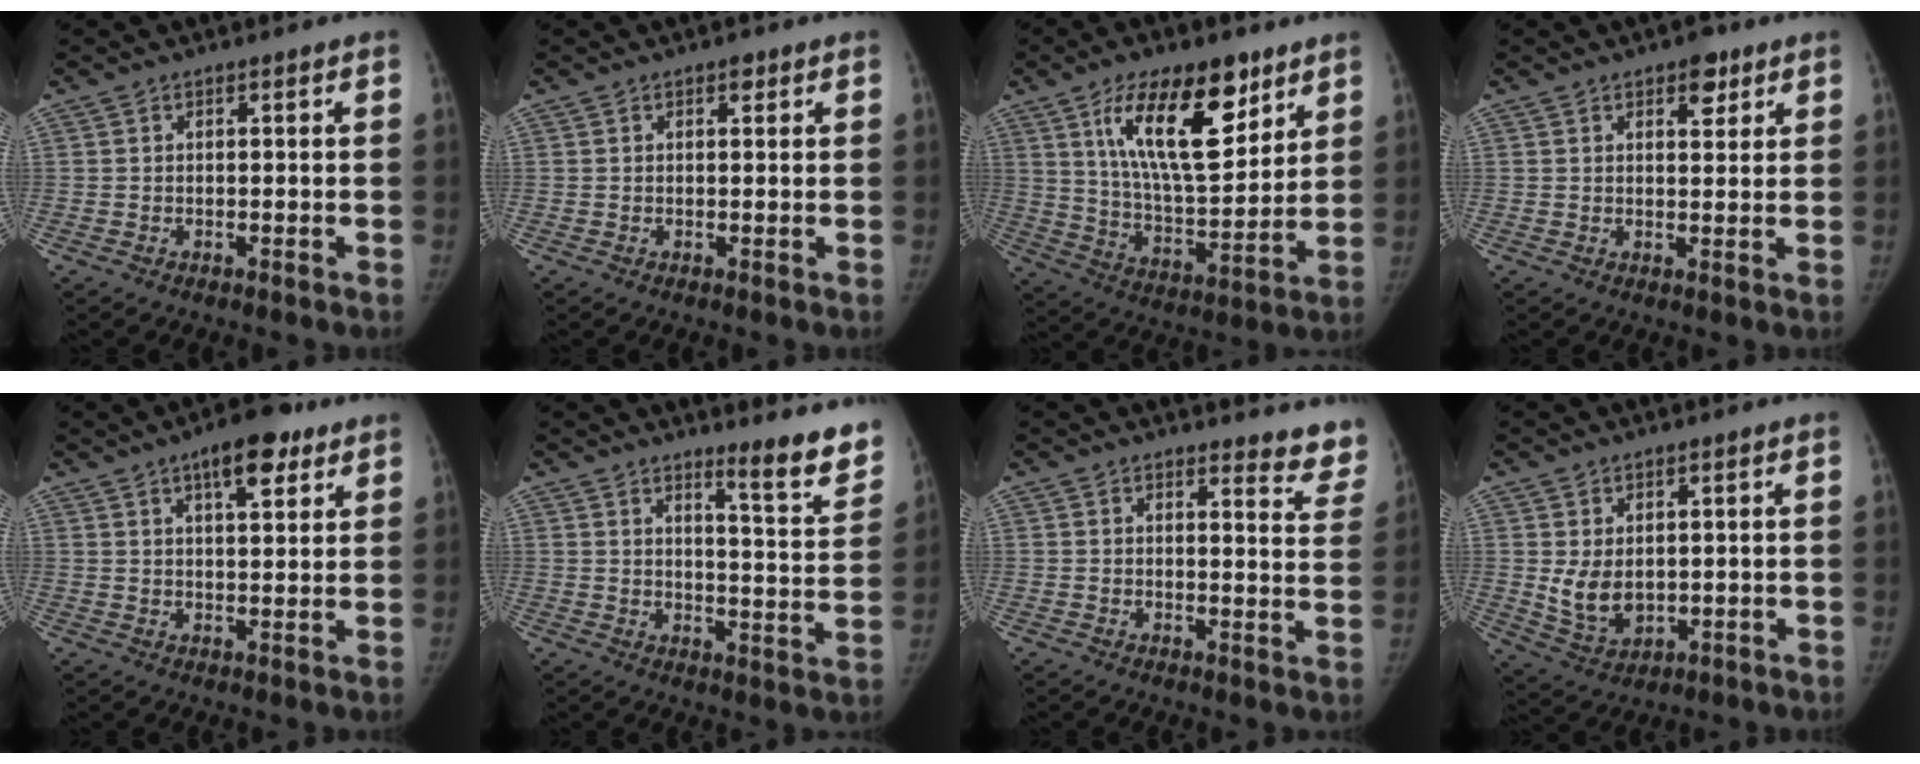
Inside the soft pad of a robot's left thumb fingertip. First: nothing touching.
{"total": 1.3, "force": [0.7, 0.7, 0.8], "torque": [-0.005, -0.001, 0.008]}
{"total": 19.9, "force": [10.1, 8.3, 15.0], "torque": [-0.206, -0.052, 0.181]}
{"total": 4.4, "force": [2.6, 2.3, 2.8], "torque": [-0.017, -0.011, 0.032]}
{"total": 9.5, "force": [5.4, 3.8, 6.8], "torque": [-0.080, -0.018, 0.077]}
{"total": 10.9, "force": [8.5, 1.6, 6.7], "torque": [-0.060, -0.075, 0.110]}
{"total": 9.2, "force": [8.9, 2.1, 1.1], "torque": [0.029, -0.084, 0.071]}
{"total": 6.8, "force": [0.6, 4.8, 4.7], "torque": [-0.069, -0.018, 0.028]}